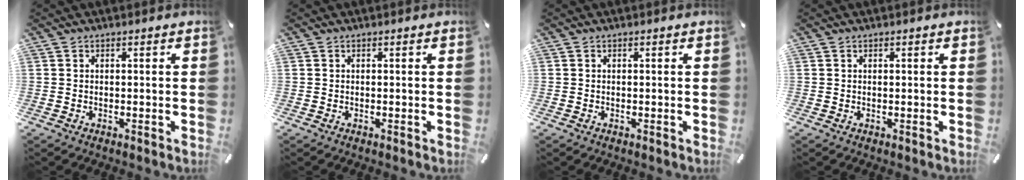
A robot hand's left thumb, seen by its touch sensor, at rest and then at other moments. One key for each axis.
{"total": 0.0}
{"total": 0.0}
{"total": 0.0}